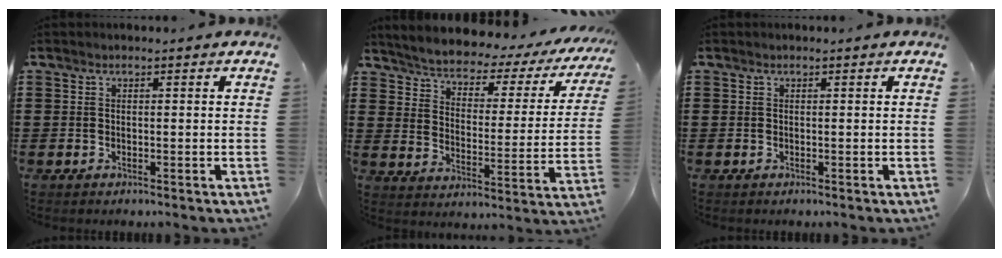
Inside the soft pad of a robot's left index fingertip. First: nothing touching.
{"total": 3.2, "force": [3.0, 0.4, 1.1], "torque": [-0.043, -0.031, 0.040]}
{"total": 0.0}